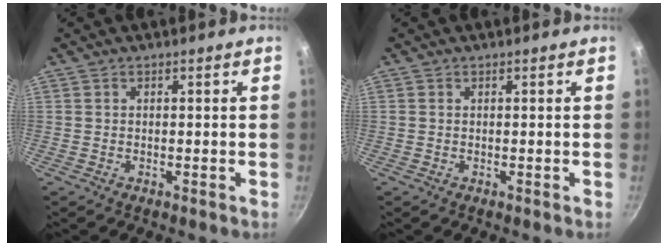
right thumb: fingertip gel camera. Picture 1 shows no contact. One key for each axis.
{"total": 0.0}